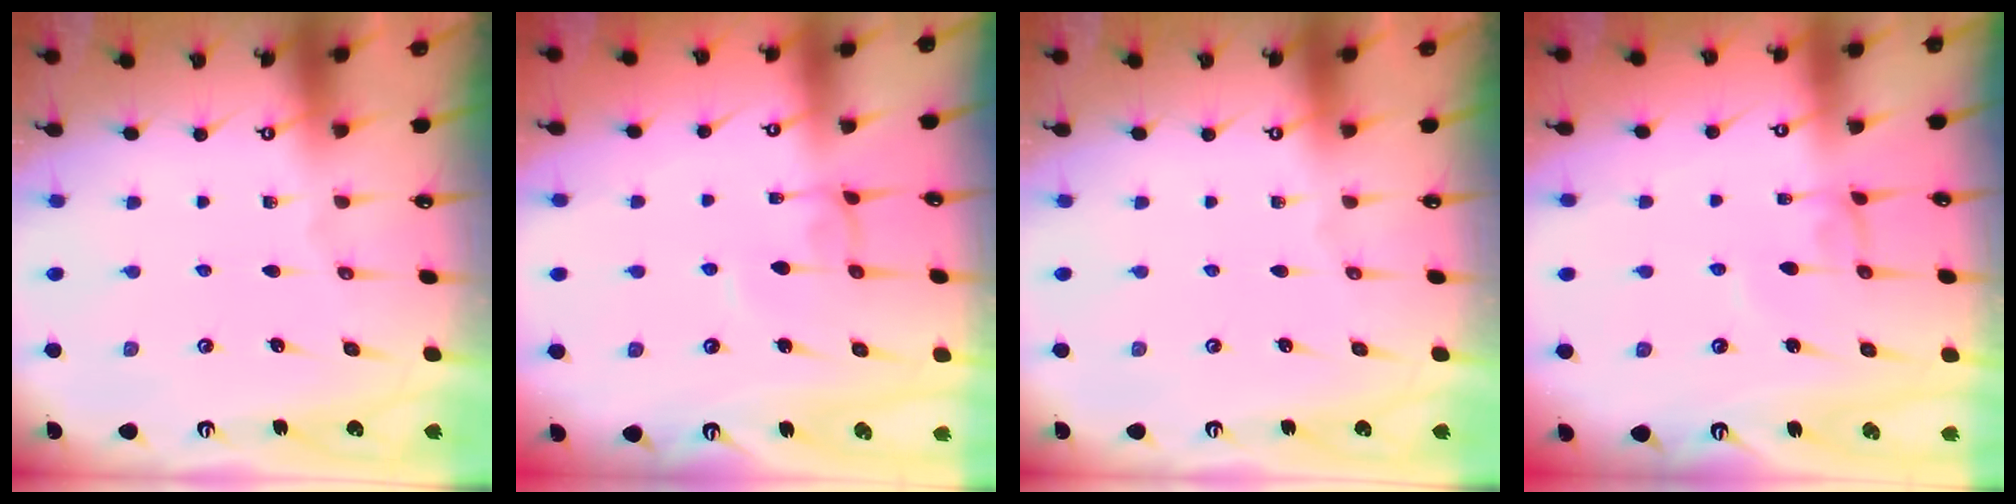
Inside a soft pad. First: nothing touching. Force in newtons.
{"total": 1.5, "press": 1.4, "slide": 0.2}
{"total": 0.0}
{"total": 1.5, "press": 1.4, "slide": 0.1}